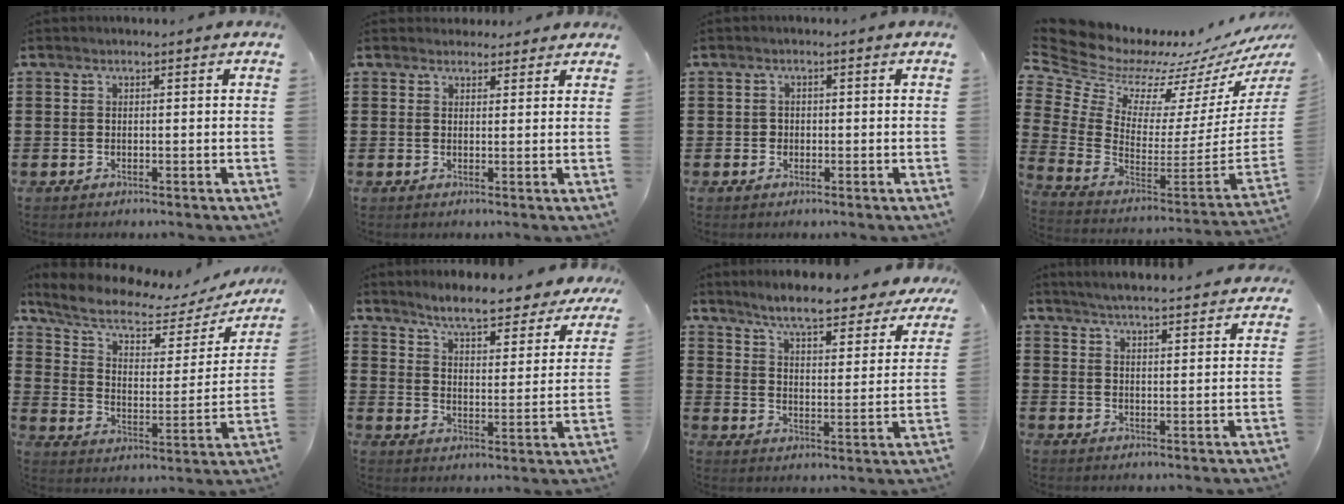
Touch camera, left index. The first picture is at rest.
{"total": 2.2, "force": [2.0, 0.9, 0.2], "torque": [0.000, -0.001, 0.036]}
{"total": 1.1, "force": [-0.2, 1.1, 0.2], "torque": [-0.009, 0.004, -0.006]}
{"total": 6.0, "force": [5.0, 3.0, 1.3], "torque": [-0.077, -0.061, 0.083]}
{"total": 8.0, "force": [5.8, 2.8, 4.8], "torque": [-0.116, -0.028, 0.099]}
{"total": 6.4, "force": [5.9, 0.0, 2.6], "torque": [-0.074, -0.039, 0.100]}
{"total": 6.6, "force": [5.9, 0.0, 2.9], "torque": [-0.082, -0.038, 0.099]}
{"total": 4.5, "force": [4.4, -0.6, 0.6], "torque": [-0.029, -0.029, 0.076]}